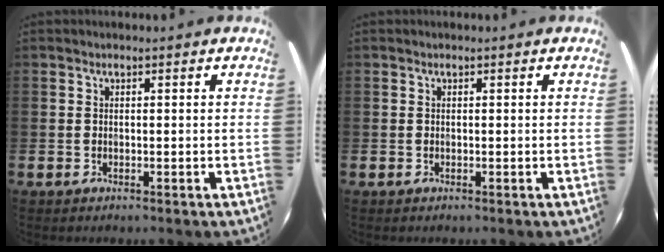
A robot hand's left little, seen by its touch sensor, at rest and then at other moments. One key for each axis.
{"total": 0.0}